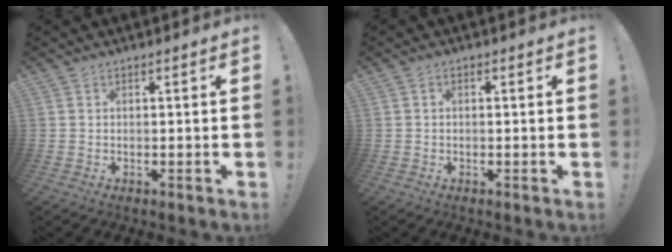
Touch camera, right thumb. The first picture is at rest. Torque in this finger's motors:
{"motor_torque": [-0.09, -0.14, -0.13, 0.06, 0.04]}